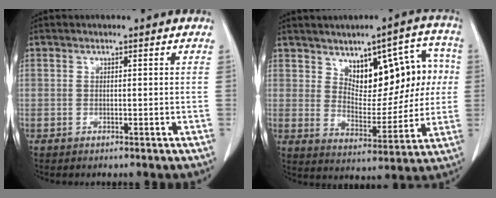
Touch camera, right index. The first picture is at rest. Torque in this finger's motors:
{"motor_torque": [0.25, 0.20, 0.12, 0.03]}